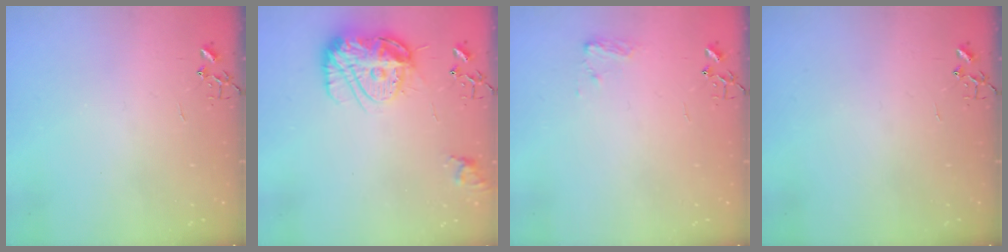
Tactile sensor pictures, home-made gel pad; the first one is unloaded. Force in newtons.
{"total": 14.7, "press": 14.7, "slide": 1.0}
{"total": 7.2, "press": 7.2, "slide": 0.5}
{"total": 0.0}